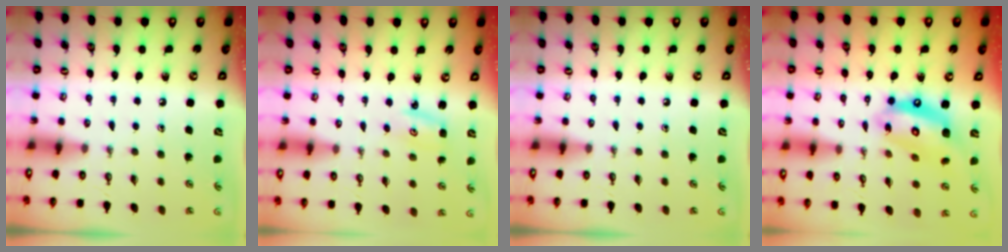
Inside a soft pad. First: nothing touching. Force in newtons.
{"total": 3.3, "press": 3.3, "slide": 0.3}
{"total": 0.0}
{"total": 13.9, "press": 13.8, "slide": 1.3}